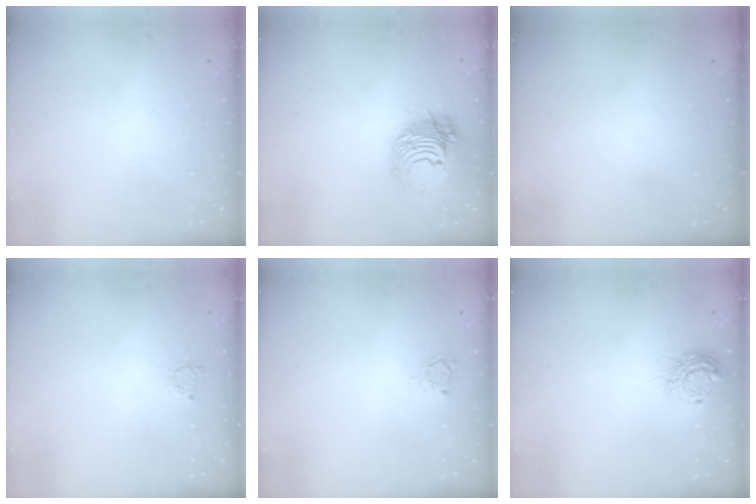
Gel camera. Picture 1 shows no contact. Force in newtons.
{"total": 15.9, "press": 15.9, "slide": 0.5}
{"total": 0.0}
{"total": 2.4, "press": 2.4, "slide": 0.3}
{"total": 3.0, "press": 3.0, "slide": 0.3}
{"total": 11.0, "press": 11.0, "slide": 1.0}